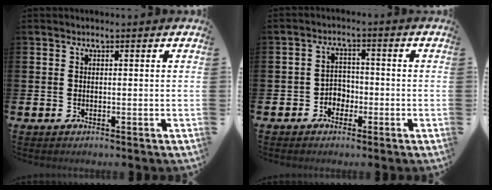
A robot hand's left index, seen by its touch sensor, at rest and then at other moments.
{"total": 2.9, "force": [-1.7, 2.2, 0.6], "torque": [-0.025, 0.010, -0.040]}